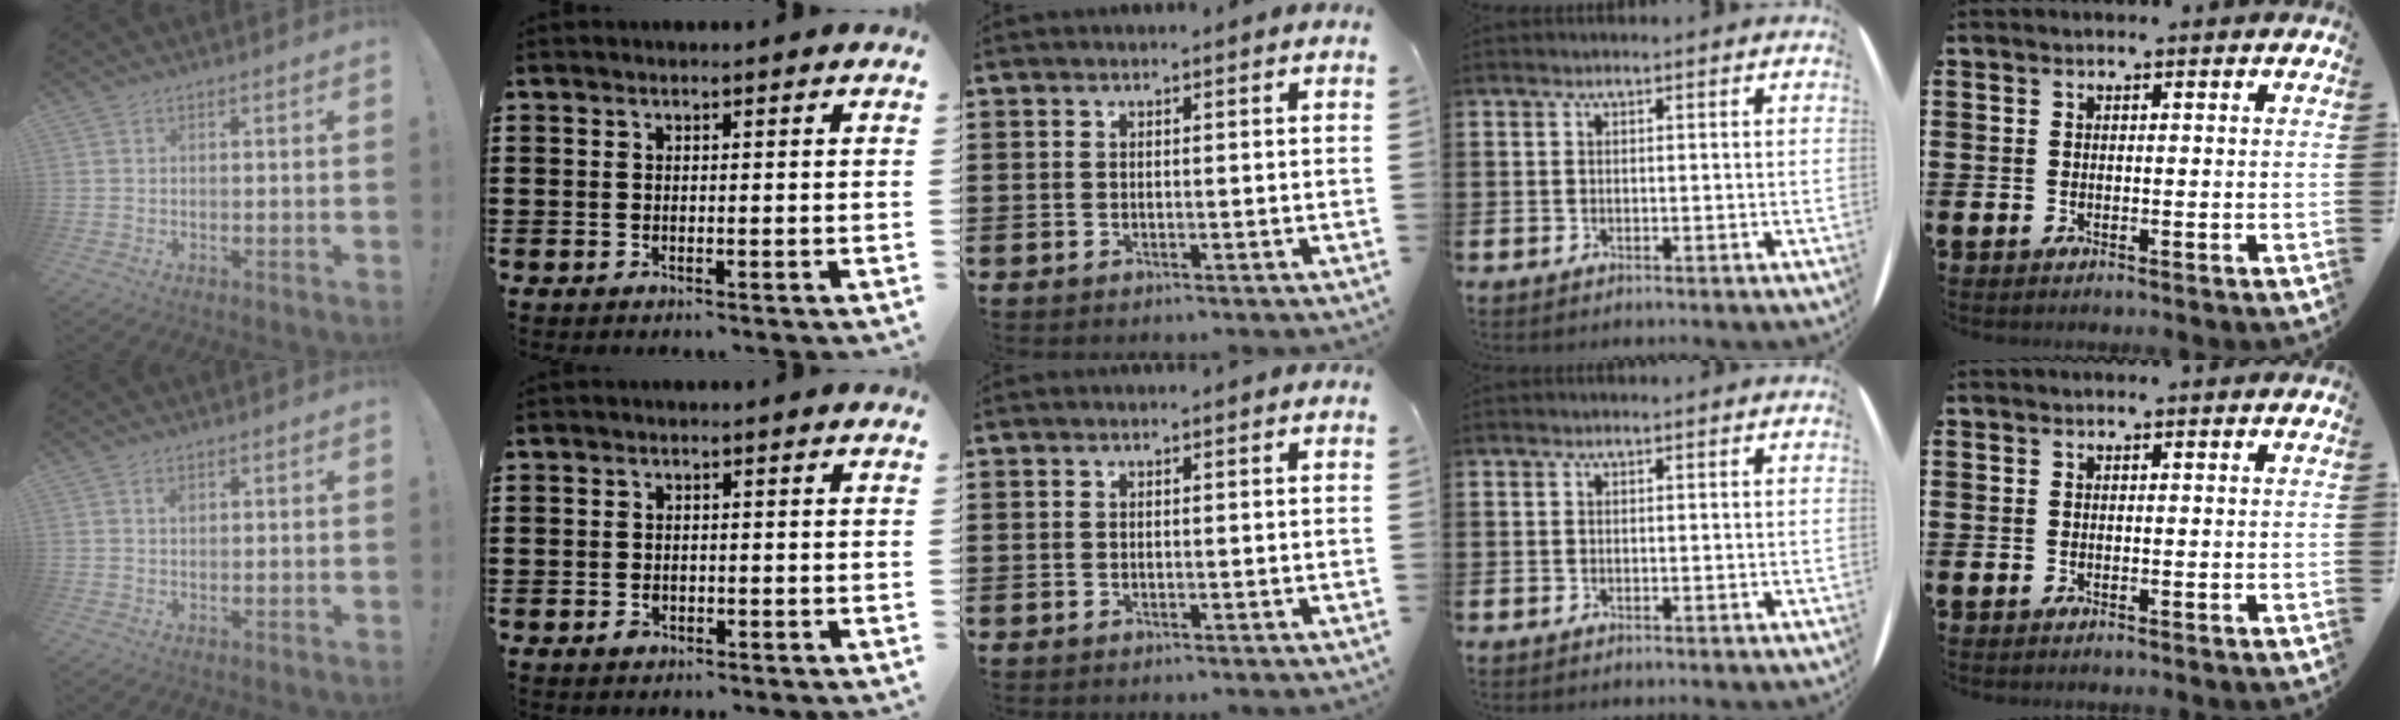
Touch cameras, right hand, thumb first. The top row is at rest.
{"thumb": {"total": 1.0, "force": [0.5, 0.7, 0.5], "torque": [0.004, -0.005, 0.006]}, "index": {"total": 1.1, "force": [-0.6, 0.7, 0.6], "torque": [-0.014, -0.003, -0.010]}}